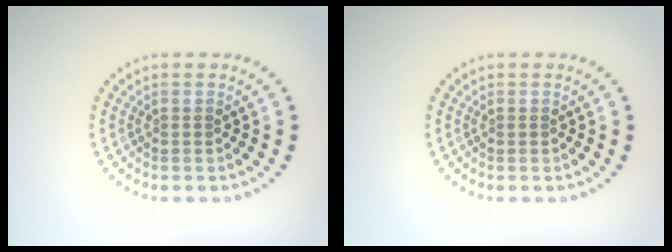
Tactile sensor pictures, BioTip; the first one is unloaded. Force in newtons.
{"total": 0.0}